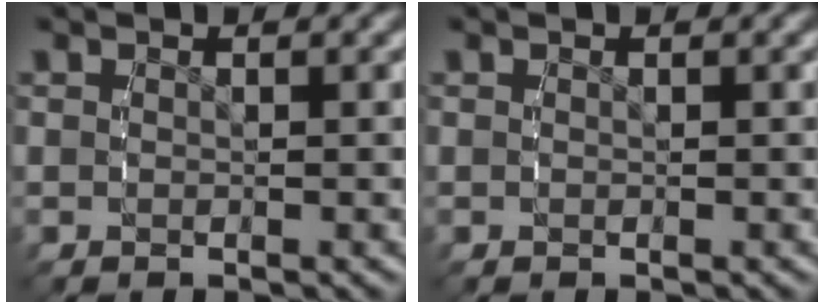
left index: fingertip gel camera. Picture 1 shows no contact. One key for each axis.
{"total": 0.0}